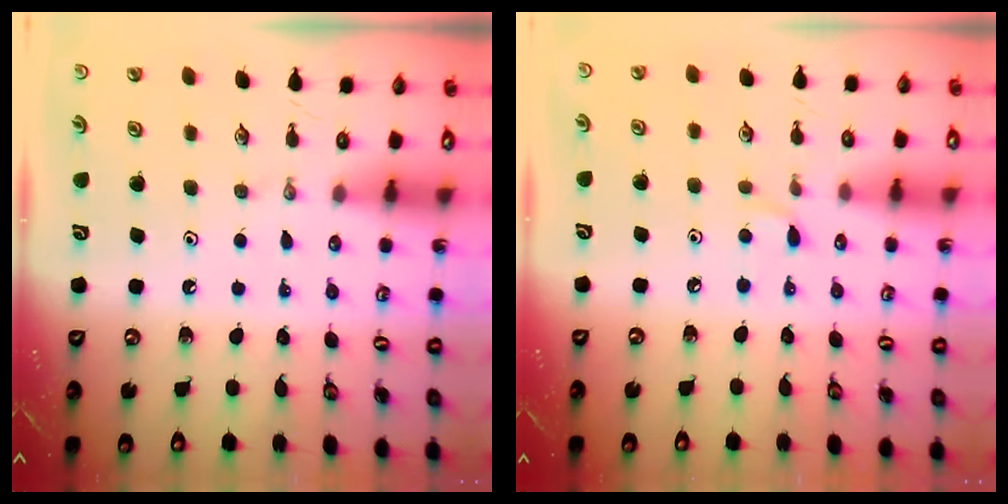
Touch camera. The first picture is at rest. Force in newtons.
{"total": 4.7, "press": 4.7, "slide": 0.6}